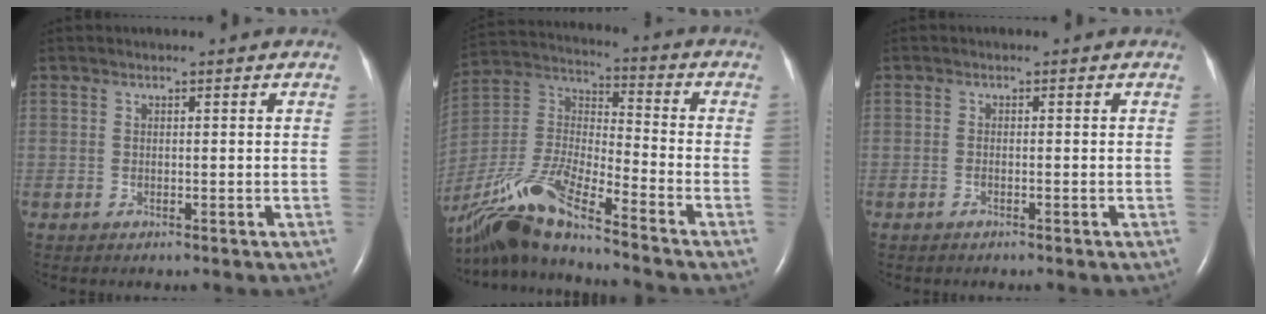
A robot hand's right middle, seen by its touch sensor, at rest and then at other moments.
{"total": 17.6, "force": [-14.2, 1.1, 10.3], "torque": [-0.235, -0.013, -0.272]}
{"total": 0.6, "force": [-0.4, 0.0, 0.4], "torque": [-0.013, 0.000, -0.008]}